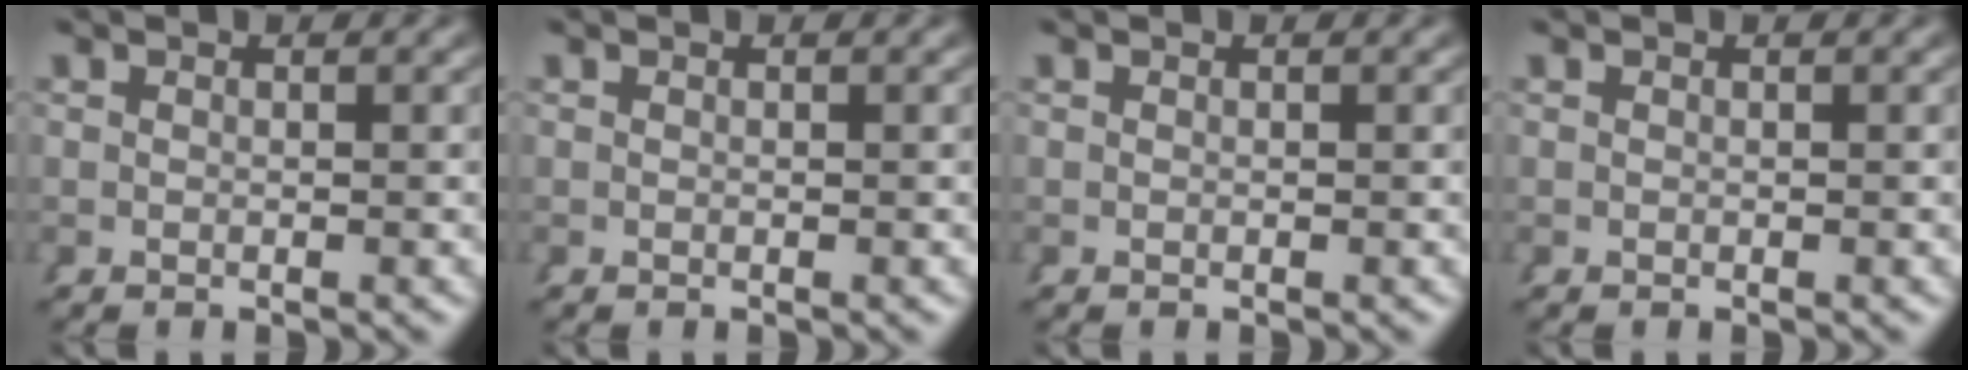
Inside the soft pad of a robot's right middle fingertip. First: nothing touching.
{"total": 0.0}
{"total": 0.0}
{"total": 0.0}